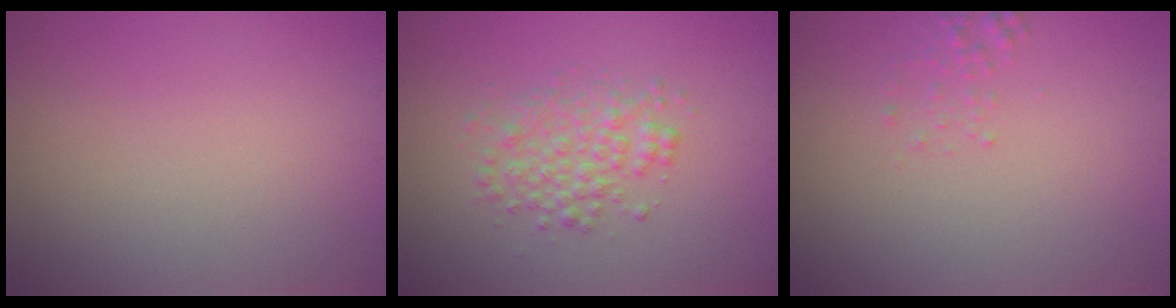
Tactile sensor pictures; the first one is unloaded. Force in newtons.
{"total": 2.8, "press": 2.8, "slide": 0.0}
{"total": 1.0, "press": 1.0, "slide": 0.0}